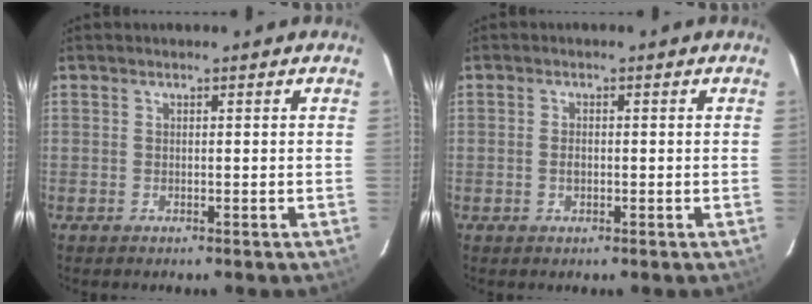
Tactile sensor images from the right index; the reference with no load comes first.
{"total": 1.4, "force": [-0.3, 0.9, 1.0], "torque": [-0.021, 0.002, -0.006]}